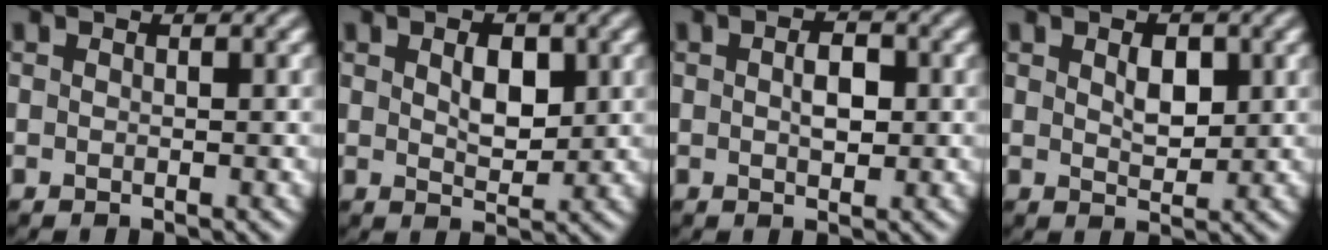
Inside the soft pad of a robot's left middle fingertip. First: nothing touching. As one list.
[{"total": 2.9, "force": [0.8, 1.6, 2.3], "torque": [-0.038, -0.002, 0.016]}, {"total": 2.3, "force": [0.2, 1.2, 1.9], "torque": [-0.036, 0.003, 0.003]}, {"total": 2.4, "force": [0.8, 1.3, 1.8], "torque": [-0.031, -0.001, 0.013]}]